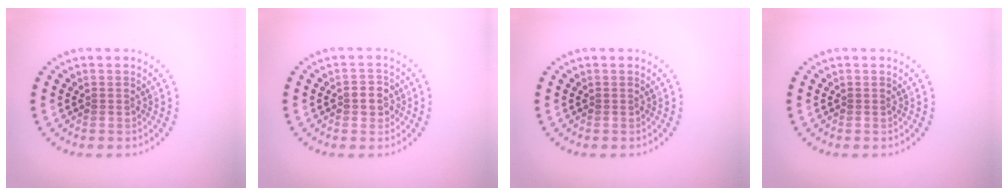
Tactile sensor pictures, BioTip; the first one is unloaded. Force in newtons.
{"total": 2.1, "press": 2.0, "slide": 0.6}
{"total": 0.0}
{"total": 0.0}